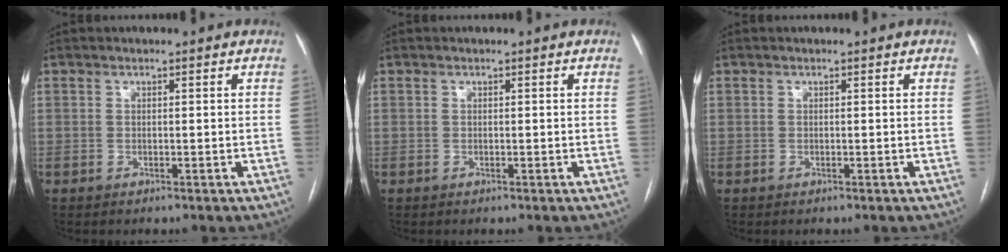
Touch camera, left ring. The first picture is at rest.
{"total": 0.0}
{"total": 0.0}